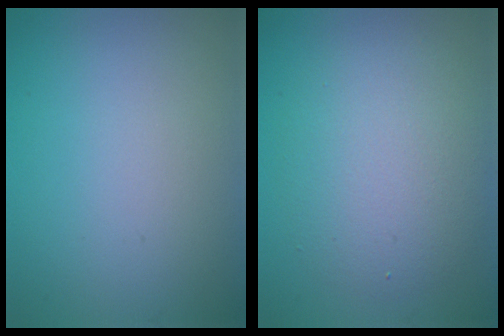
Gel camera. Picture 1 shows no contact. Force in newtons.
{"total": 5.1, "press": 5.1, "slide": 0.3}